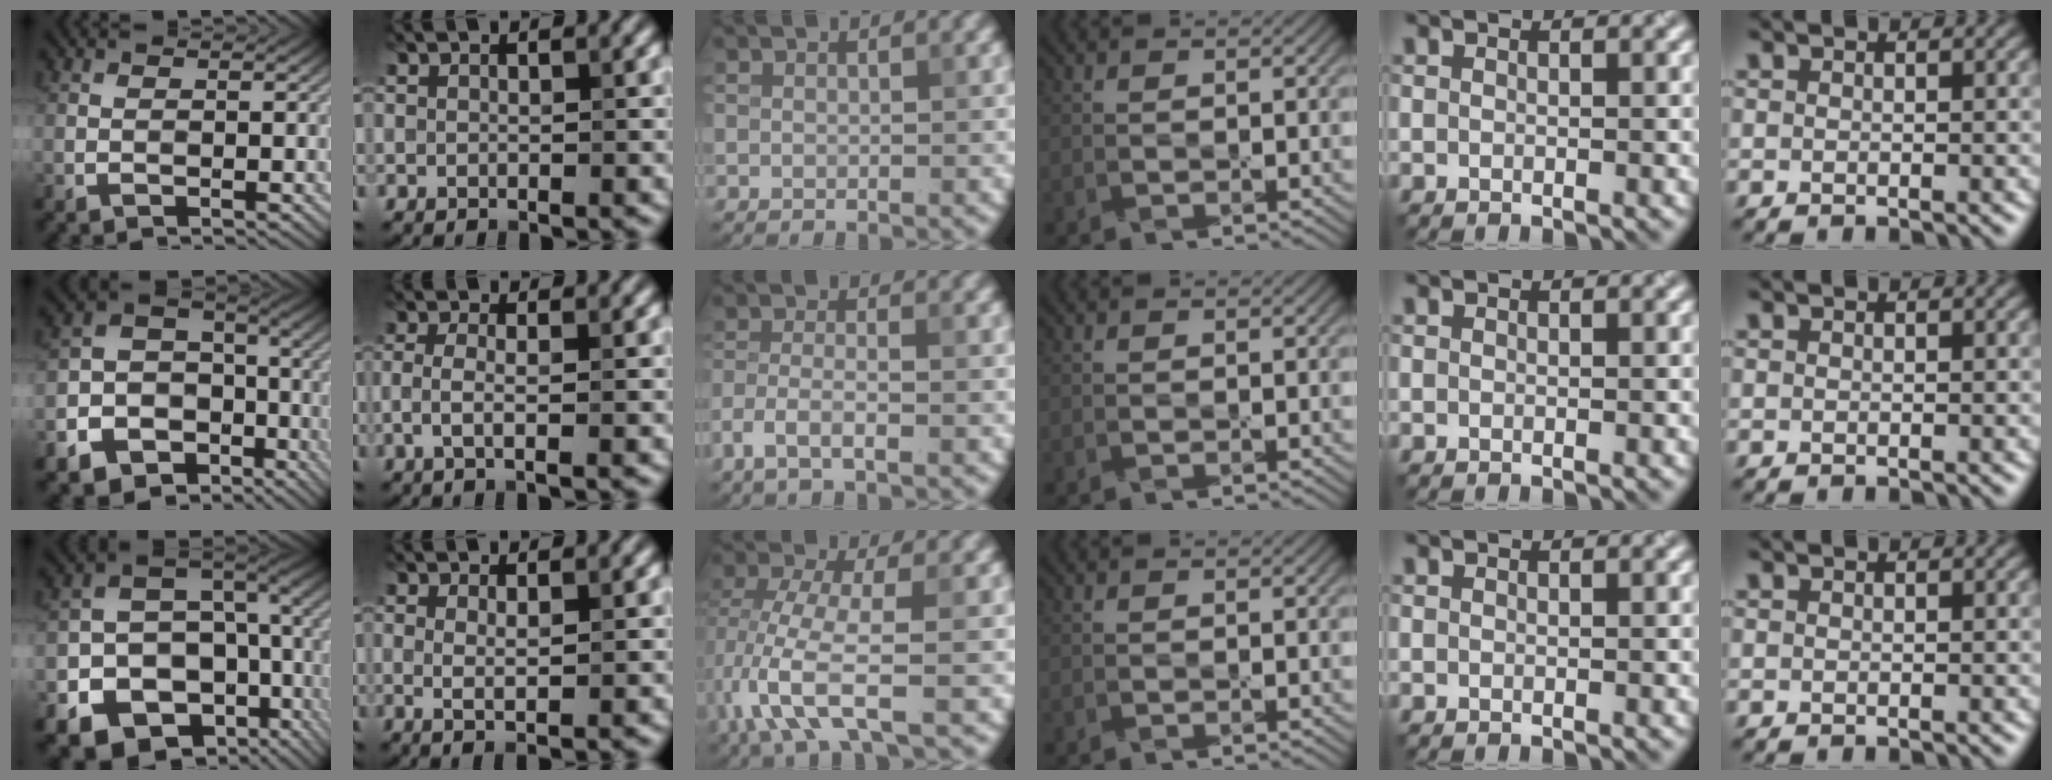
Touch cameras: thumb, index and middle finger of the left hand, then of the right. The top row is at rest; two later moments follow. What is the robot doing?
{"motion": "wipe", "object": "laptop"}